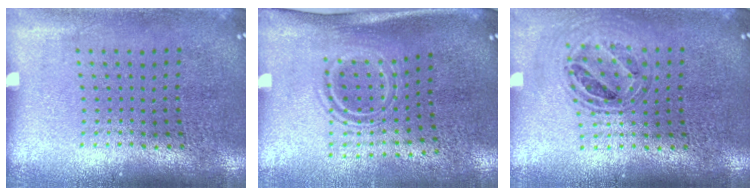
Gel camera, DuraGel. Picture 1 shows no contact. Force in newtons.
{"total": 1.8, "press": 1.2, "slide": 1.3}
{"total": 0.8, "press": 0.8, "slide": 0.1}